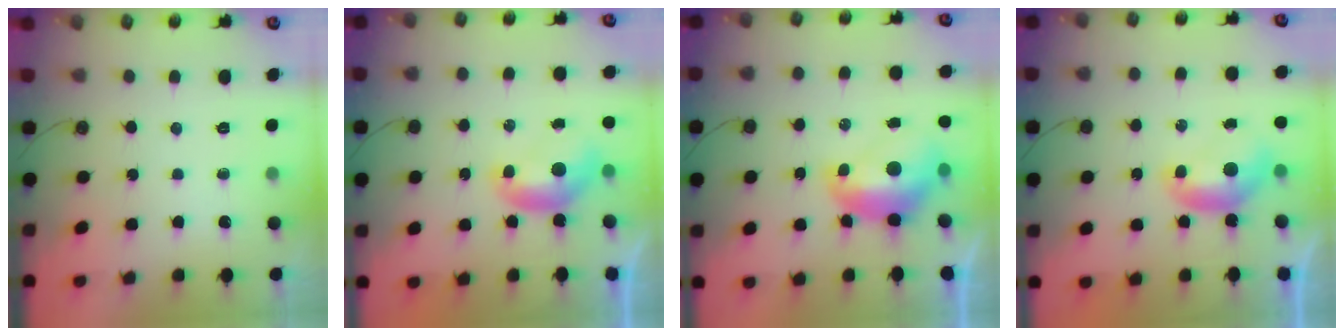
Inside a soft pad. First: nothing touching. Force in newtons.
{"total": 0.0}
{"total": 2.7, "press": 2.7, "slide": 0.7}
{"total": 0.0}